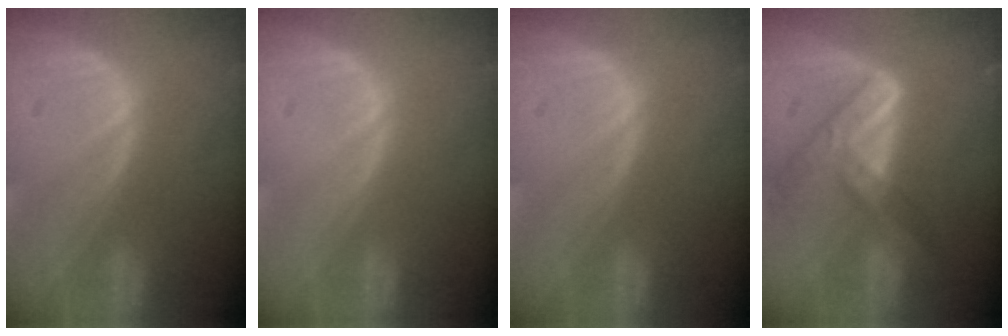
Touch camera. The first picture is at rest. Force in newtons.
{"total": 0.0}
{"total": 0.0}
{"total": 7.2, "press": 6.2, "slide": 3.8}